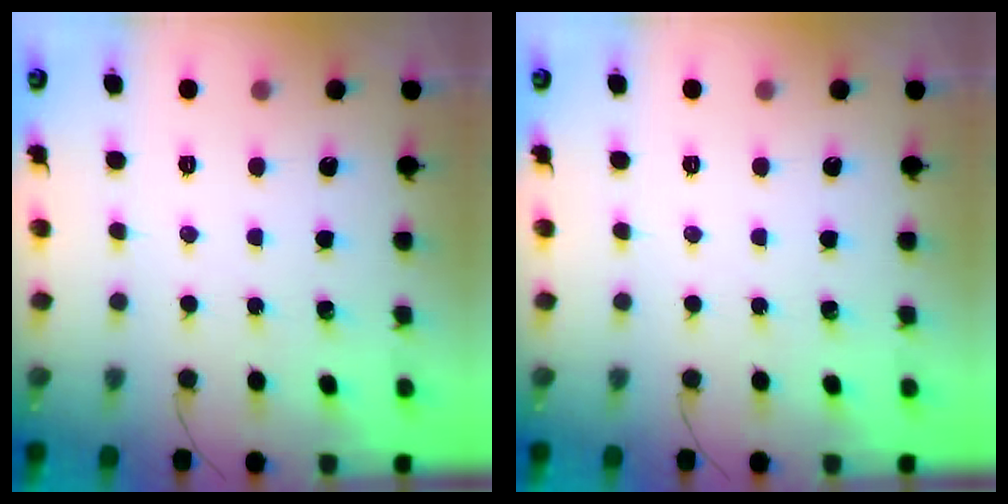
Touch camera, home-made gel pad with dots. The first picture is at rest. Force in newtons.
{"total": 0.0}